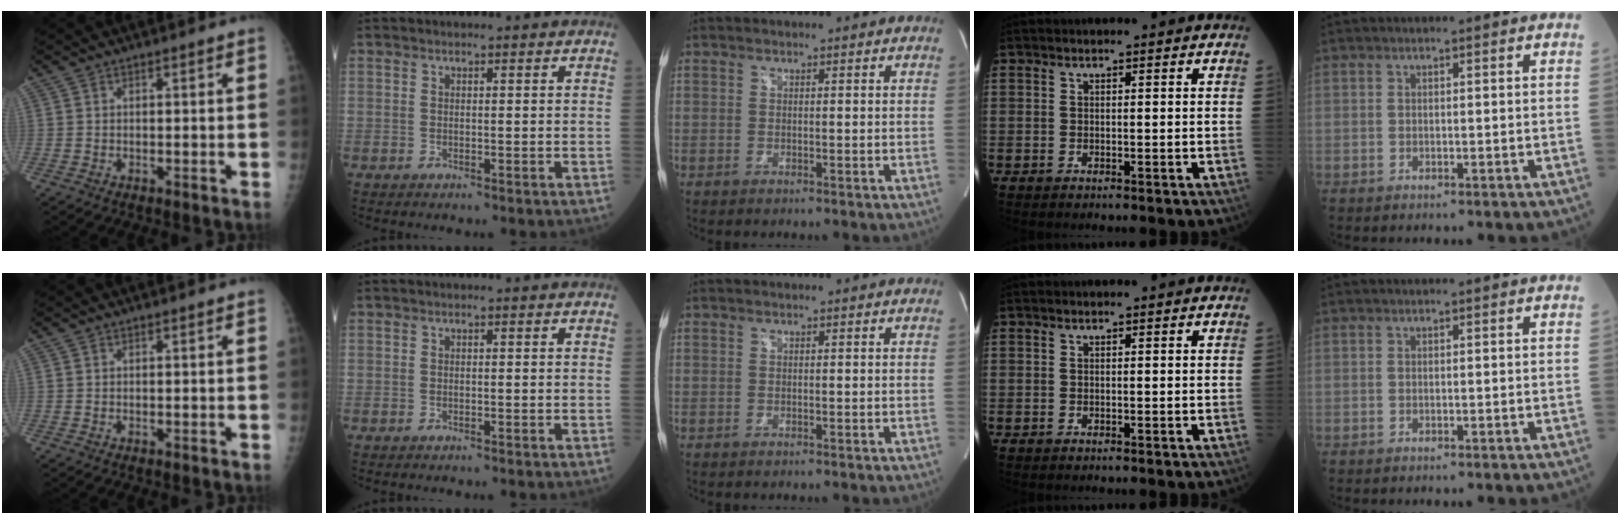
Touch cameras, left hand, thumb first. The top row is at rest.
{}